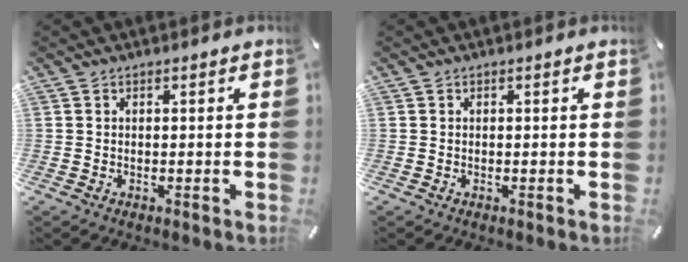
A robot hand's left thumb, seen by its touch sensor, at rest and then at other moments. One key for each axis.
{"total": 0.0}